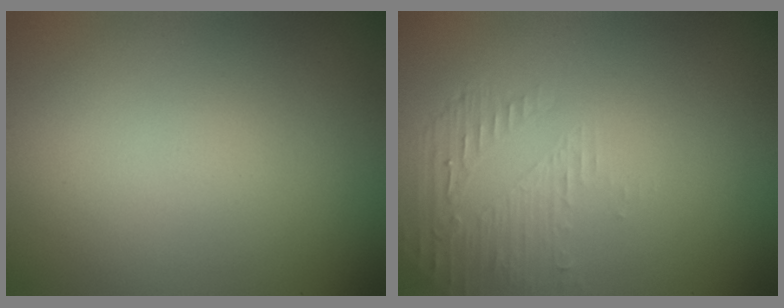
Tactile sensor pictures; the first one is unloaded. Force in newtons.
{"total": 1.6, "press": 0.4, "slide": 1.6}